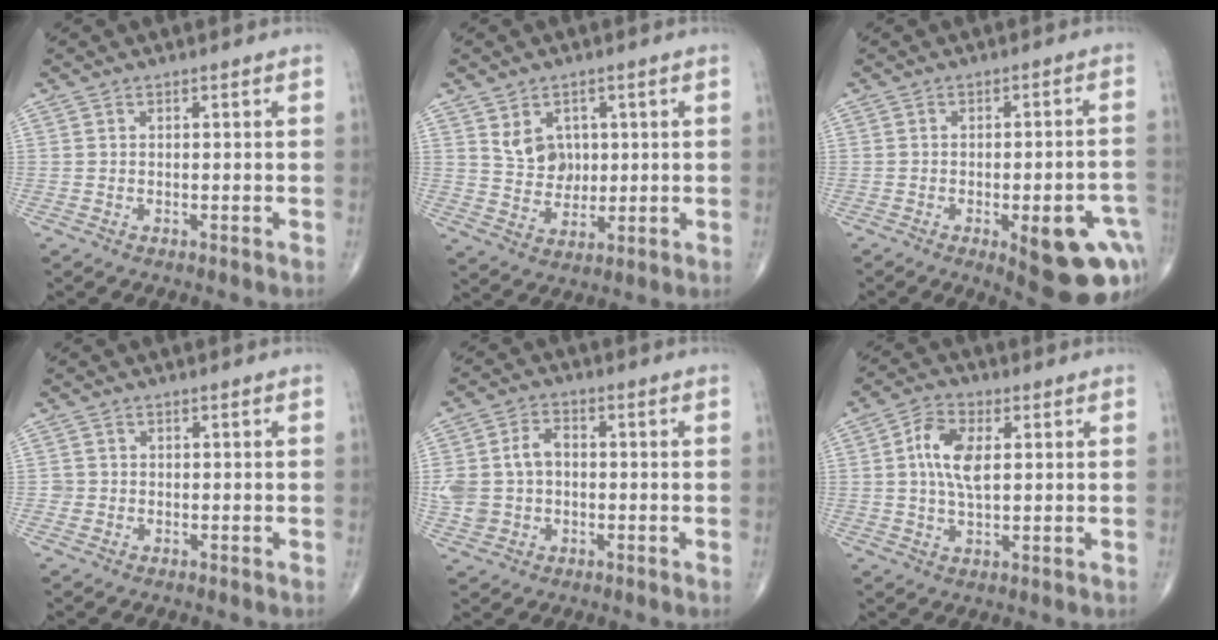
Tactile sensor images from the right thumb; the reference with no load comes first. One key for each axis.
{"total": 6.7, "fx": 2.1, "fy": 5.3, "fz": 3.5, "tx": -0.032, "ty": -0.016, "tz": 0.047}
{"total": 15.7, "fx": -6.1, "fy": 5.4, "fz": 13.4, "tx": -0.109, "ty": 0.026, "tz": -0.059}
{"total": 1.1, "fx": -0.2, "fy": 1.1, "fz": 0.0, "tx": 0.007, "ty": 0.006, "tz": -0.005}
{"total": 9.5, "fx": -0.1, "fy": 7.3, "fz": 6.2, "tx": -0.118, "ty": 0.022, "tz": 0.002}
{"total": 7.9, "fx": 1.4, "fy": 4.0, "fz": 6.6, "tx": -0.131, "ty": 0.003, "tz": 0.022}